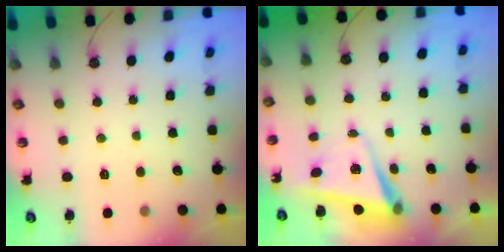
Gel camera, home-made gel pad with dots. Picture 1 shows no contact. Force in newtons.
{"total": 5.4, "press": 5.3, "slide": 1.0}